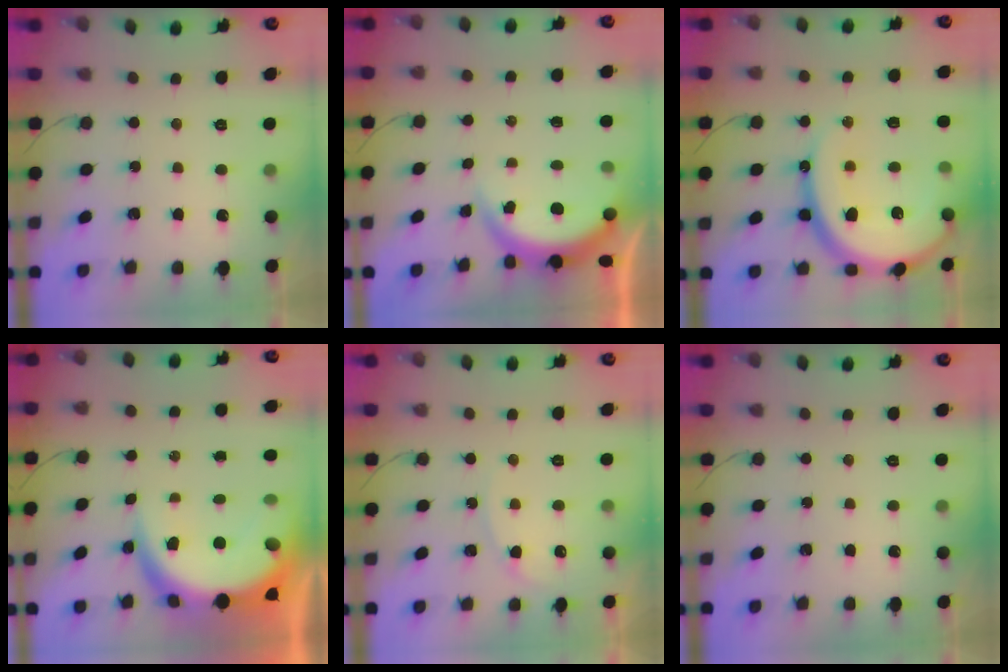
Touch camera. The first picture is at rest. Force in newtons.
{"total": 3.6, "press": 3.6, "slide": 0.6}
{"total": 20.8, "press": 20.7, "slide": 2.0}
{"total": 11.0, "press": 10.9, "slide": 1.1}
{"total": 4.5, "press": 4.5, "slide": 0.6}
{"total": 0.0}